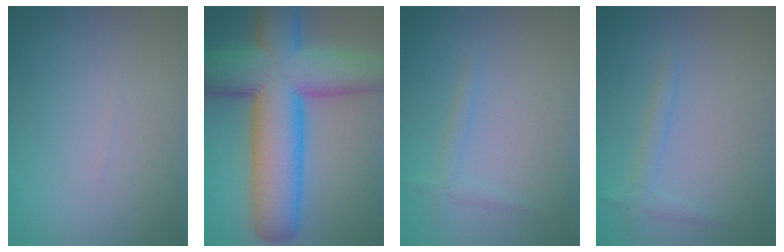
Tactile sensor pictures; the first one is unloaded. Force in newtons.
{"total": 14.5, "press": 14.5, "slide": 0.4}
{"total": 1.0, "press": 1.0, "slide": 0.1}
{"total": 1.3, "press": 1.3, "slide": 0.1}